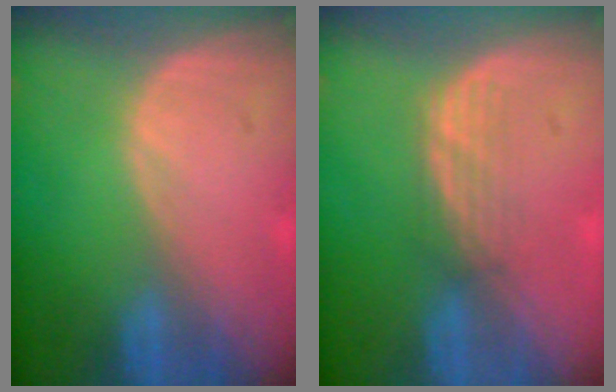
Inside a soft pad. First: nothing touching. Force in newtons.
{"total": 2.9, "press": 2.6, "slide": 1.4}